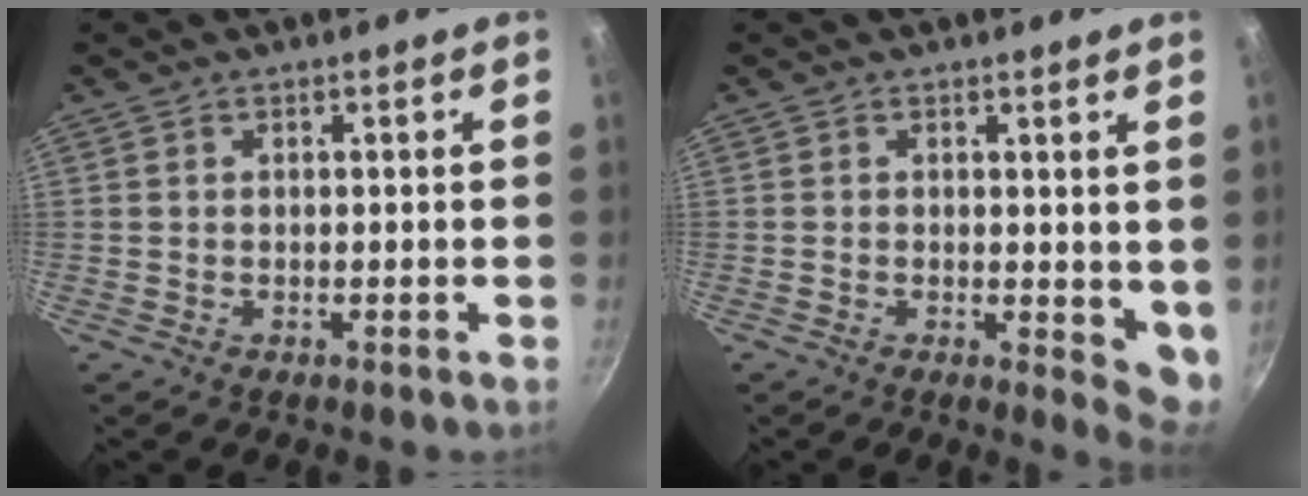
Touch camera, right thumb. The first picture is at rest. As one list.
[{"total": 5.0, "force": [0.9, 2.6, 4.2], "torque": [-0.047, -0.013, 0.011]}]